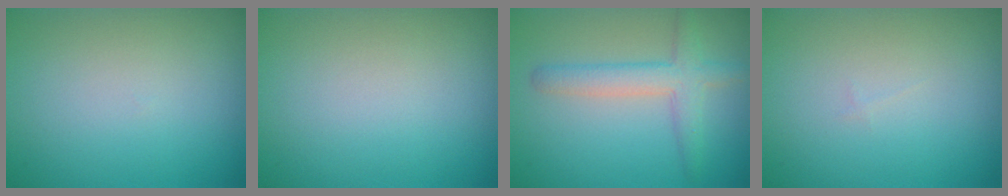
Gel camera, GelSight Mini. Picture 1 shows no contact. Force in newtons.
{"total": 0.0}
{"total": 3.5, "press": 3.5, "slide": 0.2}
{"total": 0.0}